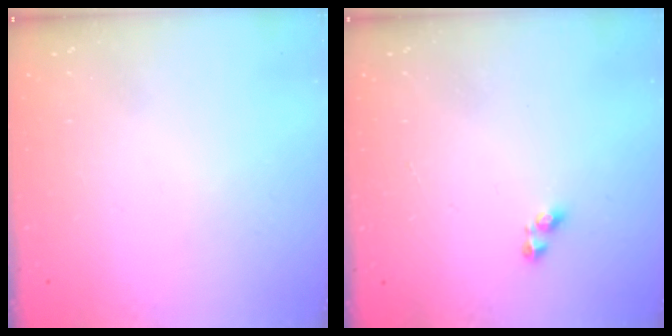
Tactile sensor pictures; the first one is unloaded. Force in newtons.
{"total": 2.9, "press": 2.9, "slide": 0.4}